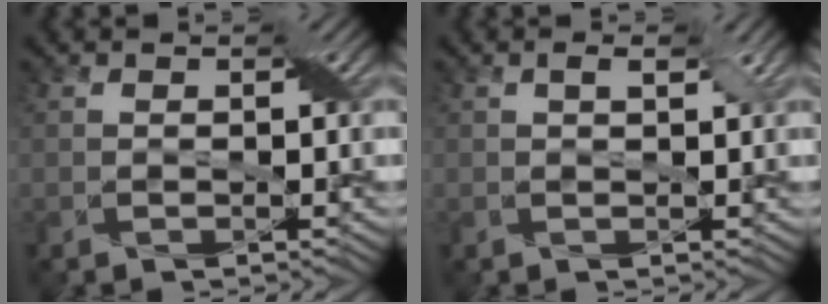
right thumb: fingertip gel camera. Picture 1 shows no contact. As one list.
[{"total": 1.5, "force": [0.7, 0.5, 1.2], "torque": [-0.023, 0.002, 0.013]}]